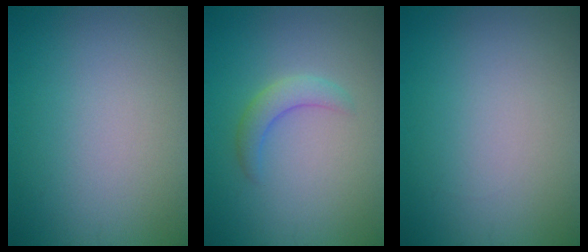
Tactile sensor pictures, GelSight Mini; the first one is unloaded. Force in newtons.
{"total": 2.3, "press": 2.3, "slide": 0.2}
{"total": 0.0}